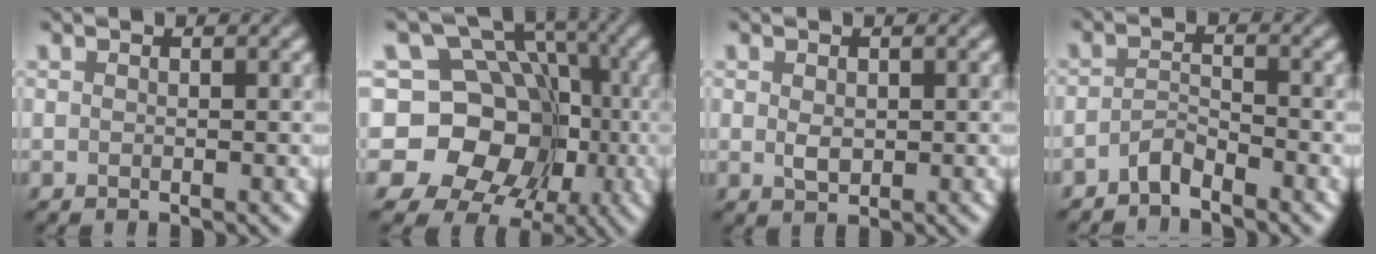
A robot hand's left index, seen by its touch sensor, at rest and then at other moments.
{"total": 14.4, "force": [-2.1, 12.9, 6.0], "torque": [-0.098, 0.041, -0.063]}
{"total": 1.4, "force": [0.1, 1.0, 0.9], "torque": [-0.019, 0.003, 0.005]}
{"total": 1.9, "force": [-1.8, 0.2, 0.5], "torque": [-0.012, 0.012, -0.041]}